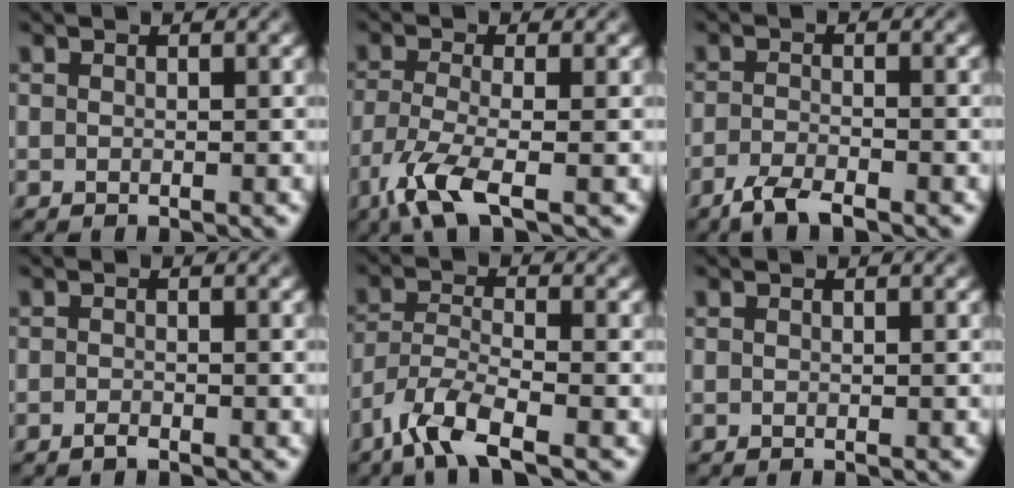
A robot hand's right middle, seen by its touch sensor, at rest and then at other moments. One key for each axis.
{"total": 4.8, "fx": -2.9, "fy": 1.1, "fz": 3.7, "tx": -0.085, "ty": -0.011, "tz": -0.067}
{"total": 3.2, "fx": -2.4, "fy": 0.6, "fz": 1.9, "tx": -0.043, "ty": -0.005, "tz": -0.053}
{"total": 0.7, "fx": -0.5, "fy": 0.2, "fz": 0.5, "tx": -0.009, "ty": 0.002, "tz": -0.011}
{"total": 5.6, "fx": -3.9, "fy": 1.3, "fz": 3.7, "tx": -0.078, "ty": -0.007, "tz": -0.086}
{"total": 0.0}